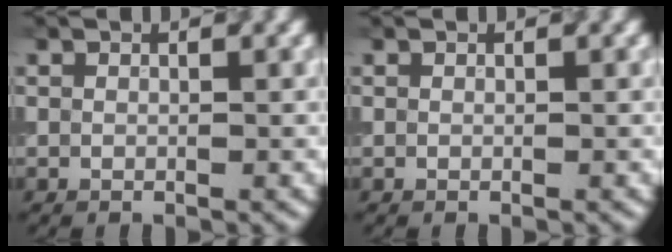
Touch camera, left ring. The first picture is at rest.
{"total": 0.0}